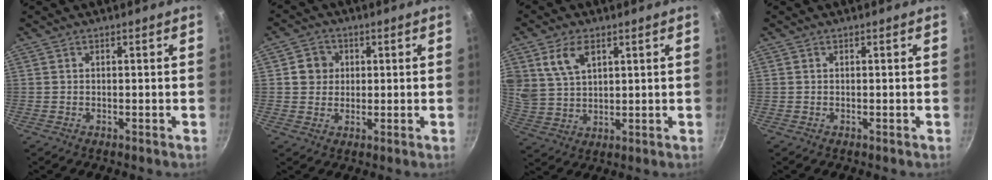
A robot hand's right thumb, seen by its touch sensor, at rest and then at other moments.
{"total": 4.8, "force": [0.9, 4.4, 1.4], "torque": [0.009, 0.005, 0.009]}
{"total": 8.3, "force": [3.9, 5.1, 5.2], "torque": [-0.085, -0.015, 0.085]}
{"total": 0.0}